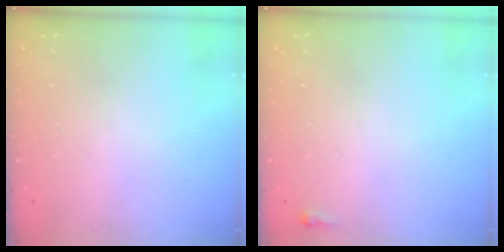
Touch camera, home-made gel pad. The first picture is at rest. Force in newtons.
{"total": 2.0, "press": 2.0, "slide": 0.5}